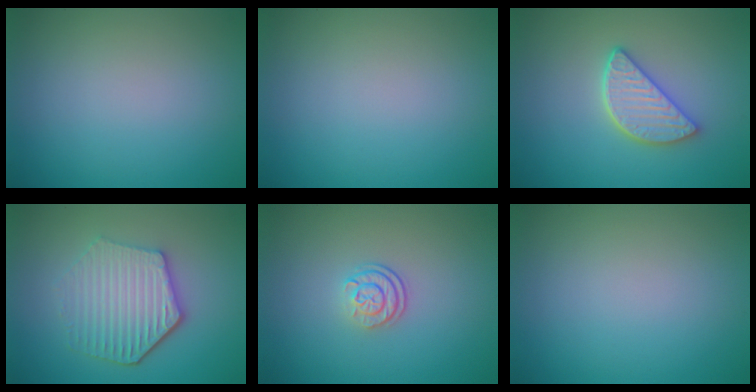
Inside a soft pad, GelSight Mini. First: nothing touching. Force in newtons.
{"total": 0.0}
{"total": 4.1, "press": 3.4, "slide": 2.3}
{"total": 5.4, "press": 4.4, "slide": 3.2}
{"total": 2.4, "press": 1.7, "slide": 1.7}
{"total": 0.0}